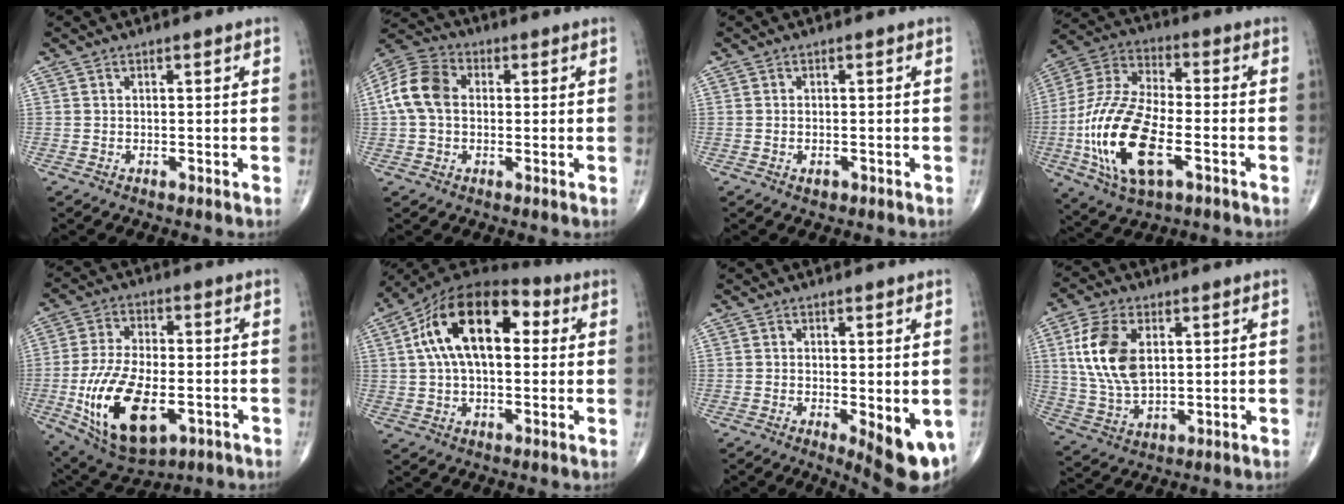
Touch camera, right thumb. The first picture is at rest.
{"total": 10.1, "force": [0.7, 7.4, 6.9], "torque": [-0.136, 0.028, 0.004]}
{"total": 1.3, "force": [-0.7, 0.7, 0.9], "torque": [-0.013, 0.002, -0.009]}
{"total": 20.6, "force": [-5.9, 9.5, 17.3], "torque": [-0.361, 0.016, -0.104]}
{"total": 18.8, "force": [-5.3, 9.6, 15.3], "torque": [-0.281, 0.003, -0.074]}
{"total": 19.0, "force": [4.1, 10.5, 15.3], "torque": [-0.248, 0.029, 0.058]}
{"total": 9.2, "force": [-2.4, 3.1, 8.3], "torque": [-0.097, -0.019, -0.026]}
{"total": 12.9, "force": [3.2, 7.5, 10.0], "torque": [-0.196, -0.008, 0.066]}